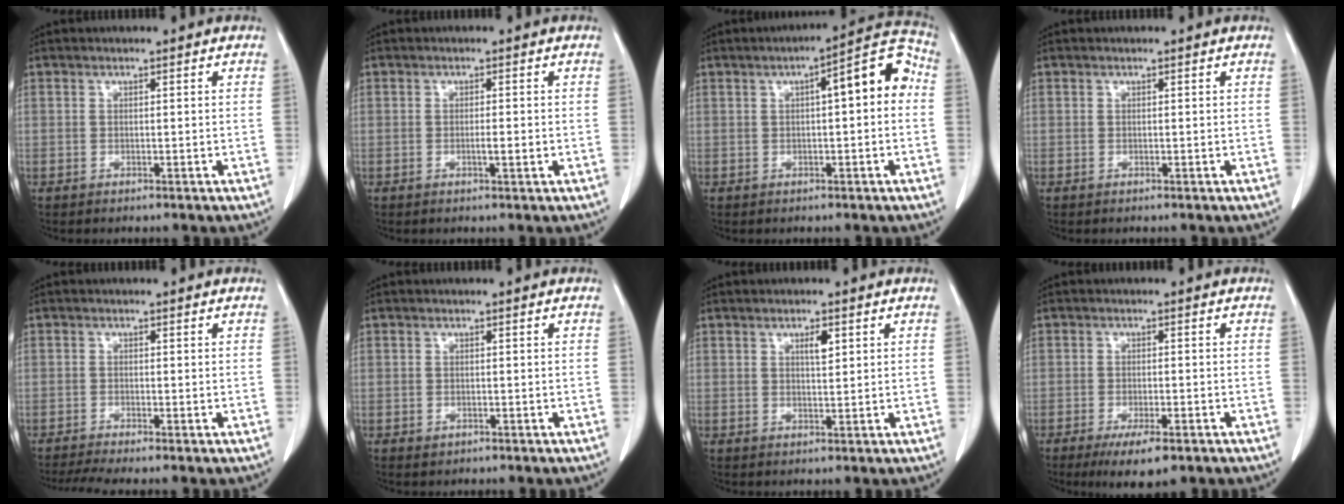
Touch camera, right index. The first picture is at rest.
{"total": 1.6, "force": [-0.3, 0.1, 1.5], "torque": [-0.026, 0.001, -0.003]}
{"total": 8.4, "force": [1.1, 1.9, 8.2], "torque": [-0.106, 0.034, 0.008]}
{"total": 0.0}
{"total": 3.2, "force": [-2.6, -0.5, 1.7], "torque": [-0.035, -0.011, -0.050]}
{"total": 0.7, "force": [-0.4, 0.5, 0.3], "torque": [-0.009, -0.002, -0.001]}
{"total": 2.2, "force": [1.0, 0.6, 1.8], "torque": [-0.032, -0.002, 0.016]}
{"total": 6.1, "force": [-3.8, 1.3, 4.6], "torque": [-0.073, -0.013, -0.056]}